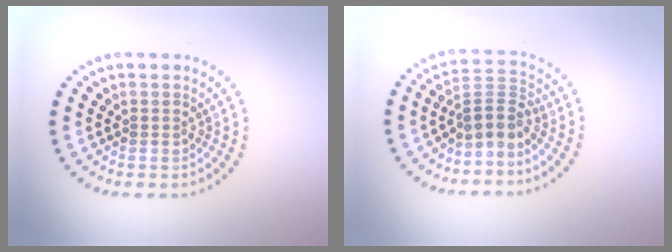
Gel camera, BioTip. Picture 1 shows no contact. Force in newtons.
{"total": 2.8, "press": 1.9, "slide": 2.1}